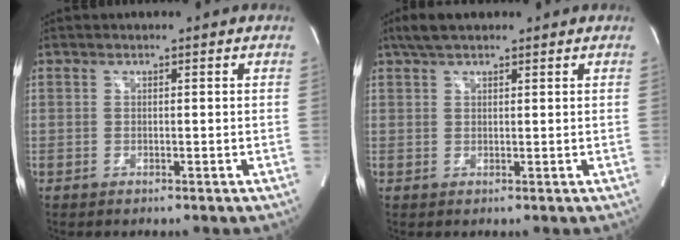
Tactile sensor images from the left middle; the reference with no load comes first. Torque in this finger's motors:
{"motor_torque": [0.17, -0.03, -0.09, 0.02]}